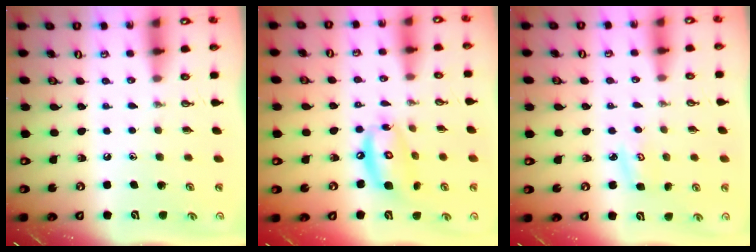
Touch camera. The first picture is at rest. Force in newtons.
{"total": 13.8, "press": 13.7, "slide": 1.4}
{"total": 3.9, "press": 3.9, "slide": 0.3}